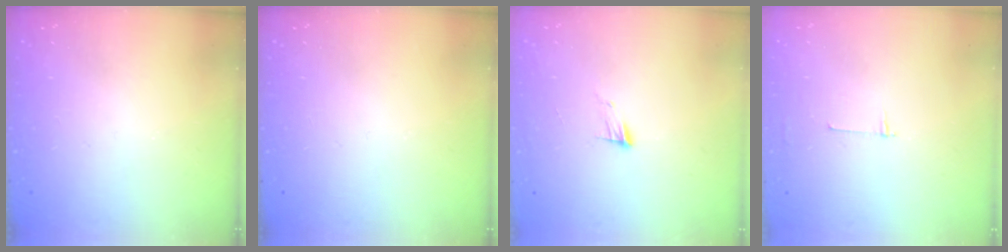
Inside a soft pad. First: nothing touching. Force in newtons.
{"total": 0.0}
{"total": 5.1, "press": 5.1, "slide": 0.5}
{"total": 2.7, "press": 2.7, "slide": 0.3}